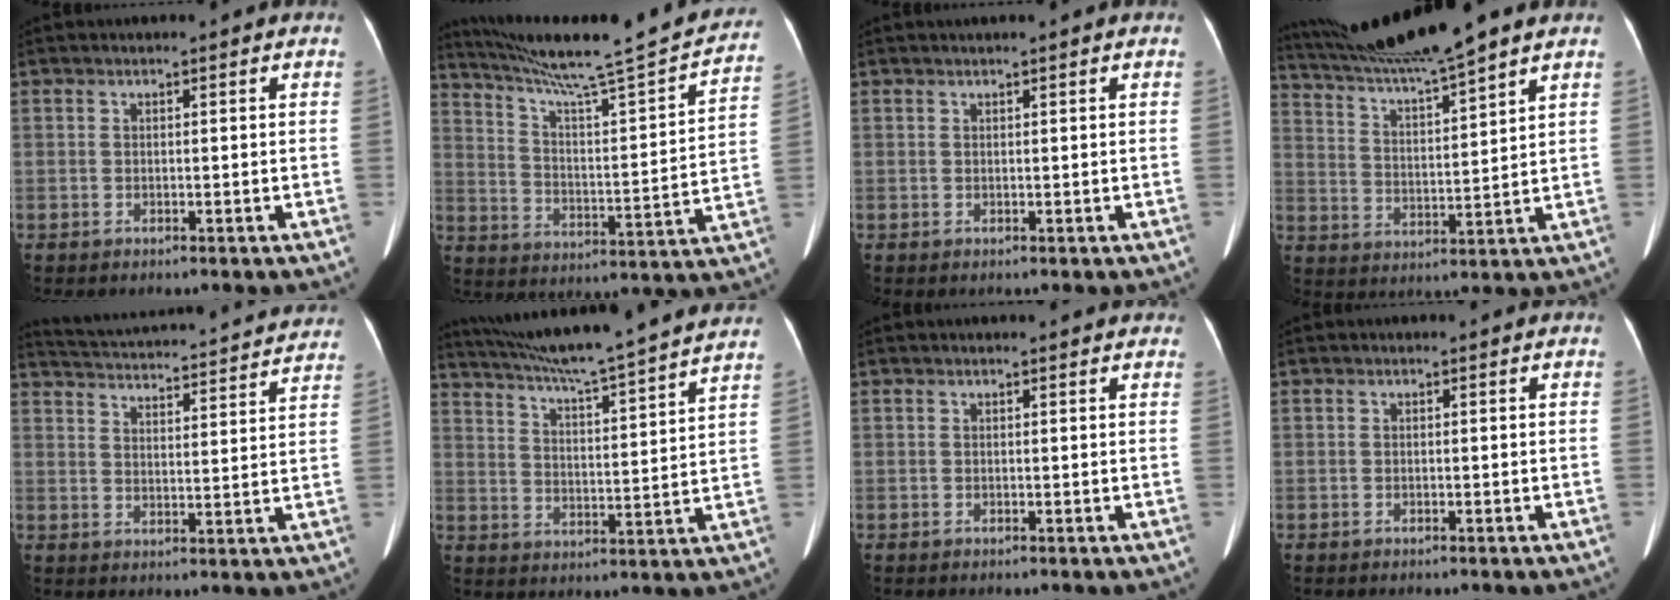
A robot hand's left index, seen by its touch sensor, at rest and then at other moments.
{"total": 23.8, "force": [21.2, 0.4, 10.6], "torque": [-0.173, -0.042, 0.293]}
{"total": 1.4, "force": [1.1, -0.2, 0.7], "torque": [-0.011, 0.017, 0.024]}
{"total": 14.3, "force": [12.4, -1.4, 7.0], "torque": [-0.135, 0.014, 0.217]}
{"total": 26.3, "force": [24.8, 3.2, 8.3], "torque": [-0.149, -0.021, 0.313]}
{"total": 22.8, "force": [20.4, -1.1, 10.1], "torque": [-0.173, -0.014, 0.284]}
{"total": 3.8, "force": [3.5, 0.7, 1.3], "torque": [-0.017, 0.019, 0.031]}
{"total": 0.0}